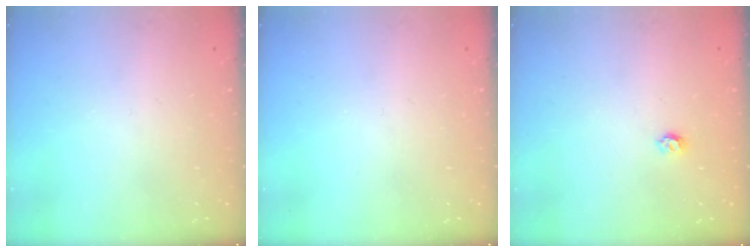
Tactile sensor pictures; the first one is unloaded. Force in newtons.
{"total": 0.0}
{"total": 3.6, "press": 3.6, "slide": 0.4}